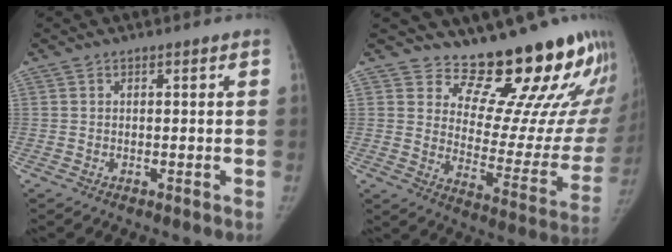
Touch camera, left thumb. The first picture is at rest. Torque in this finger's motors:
{"motor_torque": [1.29, 1.28, 0.11, -0.10, 0.02]}